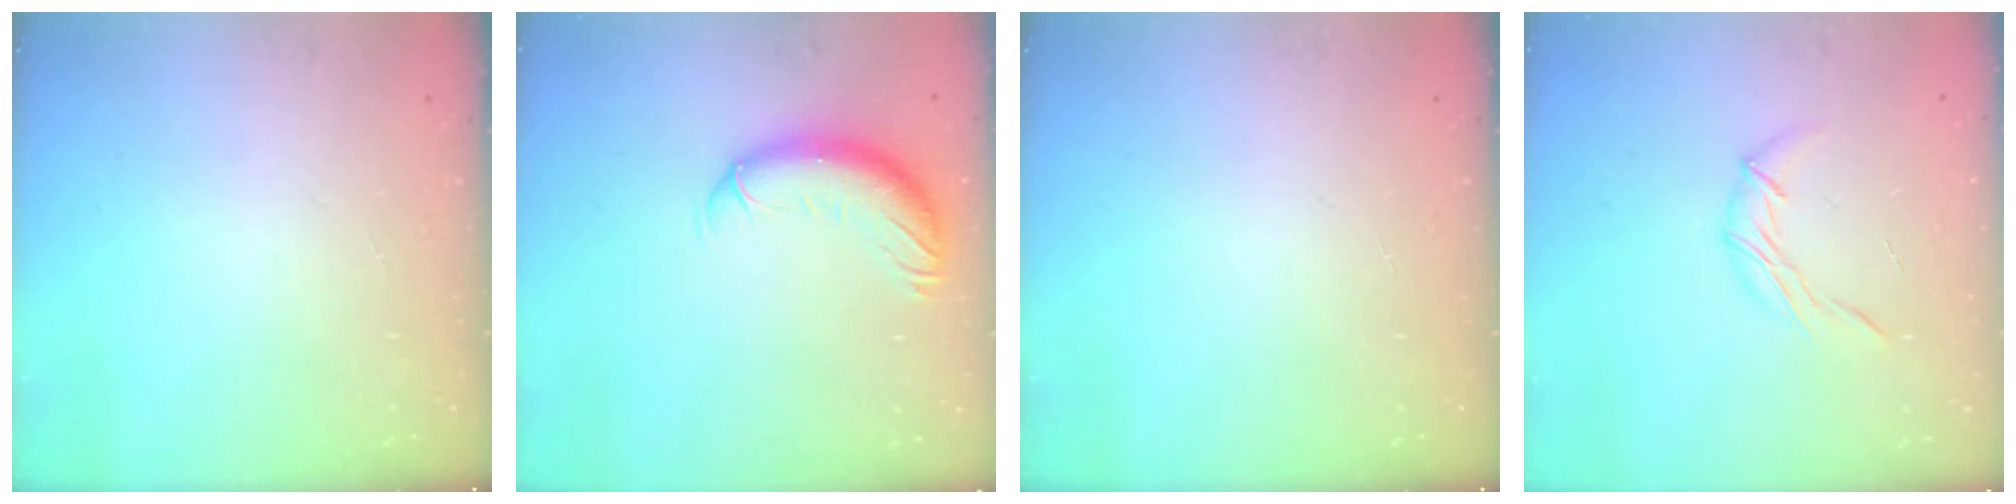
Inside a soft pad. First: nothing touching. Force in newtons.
{"total": 13.7, "press": 13.3, "slide": 3.4}
{"total": 0.0}
{"total": 6.2, "press": 6.2, "slide": 0.5}